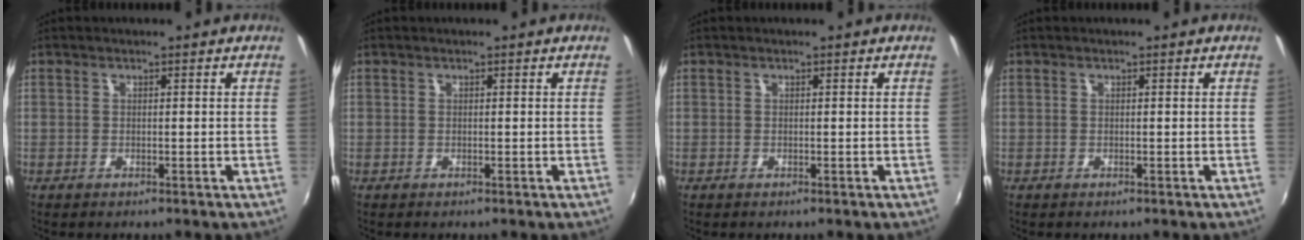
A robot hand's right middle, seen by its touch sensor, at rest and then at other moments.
{"total": 0.0}
{"total": 0.0}
{"total": 0.0}